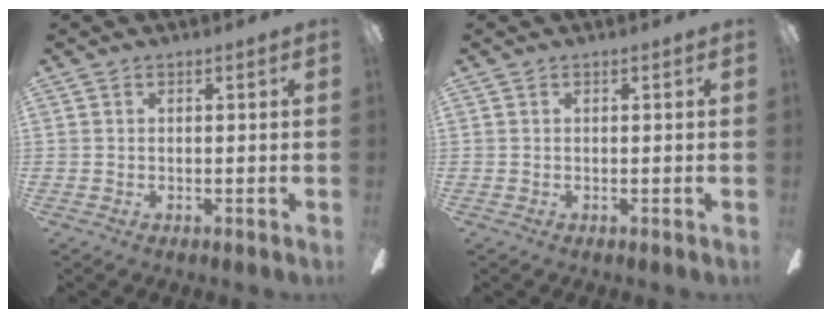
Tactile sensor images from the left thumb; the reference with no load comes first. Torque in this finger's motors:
{"motor_torque": [0.00, 0.00, -0.02, 0.02, 0.00]}